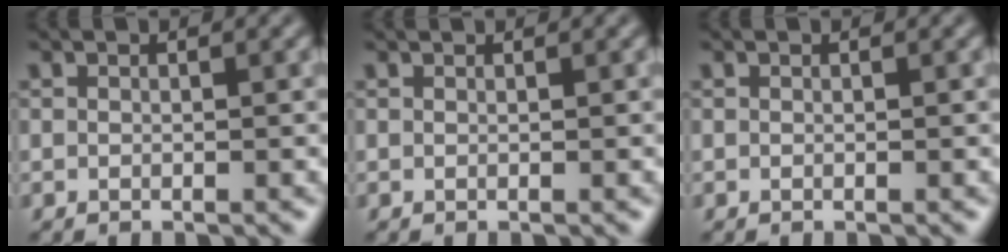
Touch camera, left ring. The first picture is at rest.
{"total": 0.6, "force": [0.6, 0.0, 0.1], "torque": [-0.006, -0.003, 0.004]}
{"total": 0.0}